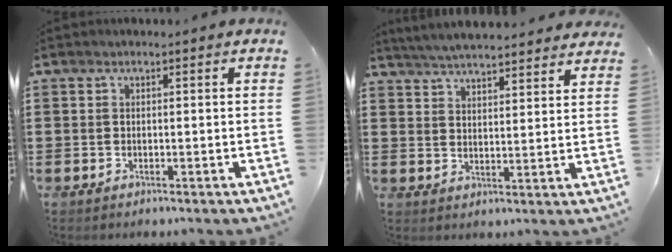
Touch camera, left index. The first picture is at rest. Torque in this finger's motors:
{"motor_torque": [1.56, -0.58, 0.32, 0.03]}